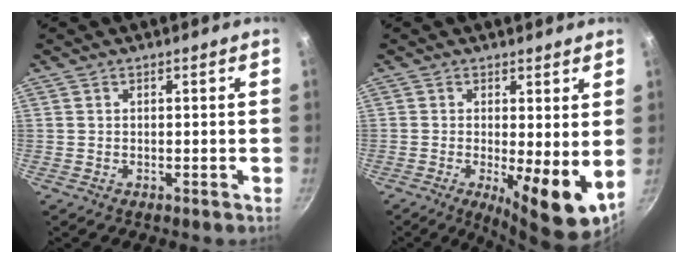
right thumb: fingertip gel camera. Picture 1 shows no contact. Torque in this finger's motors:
{"motor_torque": [2.14, 2.02, 1.63, -0.27, 0.50]}